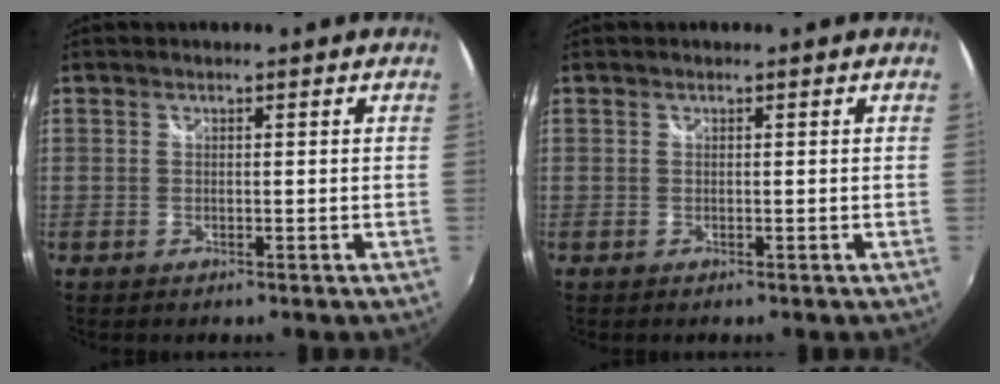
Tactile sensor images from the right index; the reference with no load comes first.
{"total": 0.0}